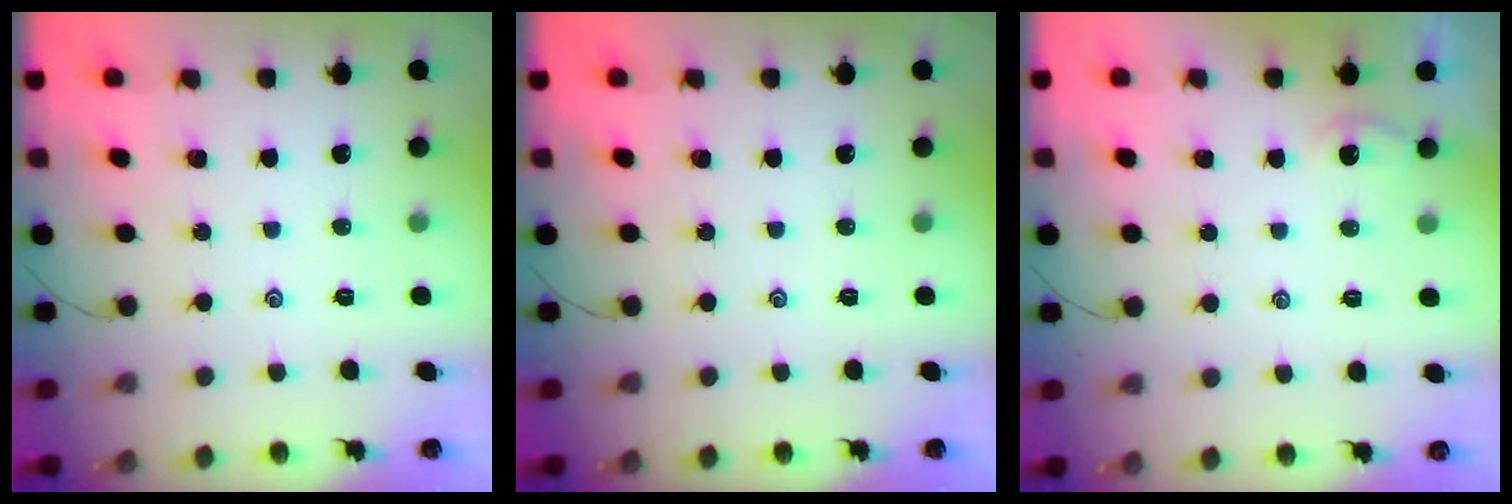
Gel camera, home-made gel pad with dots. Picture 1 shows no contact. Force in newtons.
{"total": 0.0}
{"total": 0.8, "press": 0.8, "slide": 0.2}